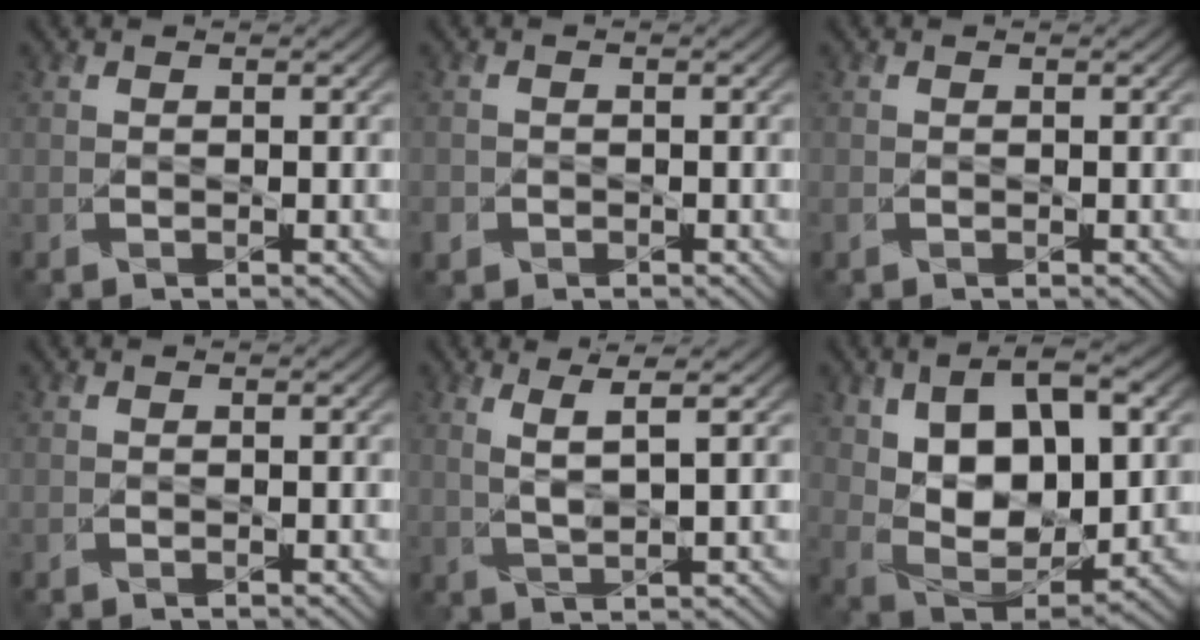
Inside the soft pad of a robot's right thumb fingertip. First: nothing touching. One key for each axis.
{"total": 1.3, "fx": -0.7, "fy": 1.2, "fz": 0.0, "tx": 0.000, "ty": -0.009, "tz": -0.015}
{"total": 0.0}
{"total": 0.0}
{"total": 3.9, "fx": 1.8, "fy": 0.3, "fz": 3.4, "tx": -0.076, "ty": 0.001, "tz": 0.040}
{"total": 14.6, "fx": 4.6, "fy": 8.1, "fz": 11.2, "tx": -0.208, "ty": -0.010, "tz": 0.092}